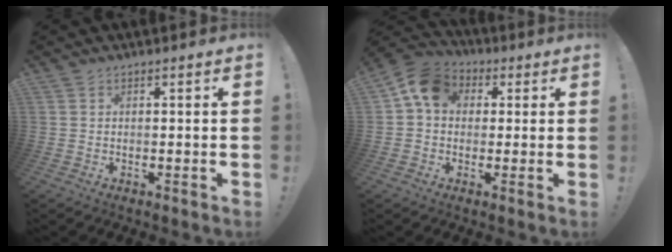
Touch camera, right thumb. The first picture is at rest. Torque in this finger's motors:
{"motor_torque": [1.42, 1.37, 0.77, -0.16, 0.05]}